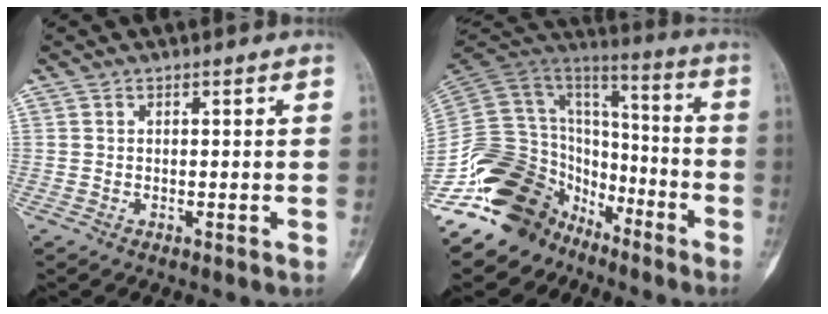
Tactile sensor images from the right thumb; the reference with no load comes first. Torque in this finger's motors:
{"motor_torque": [2.34, -0.01, 1.43, -1.33, 0.01]}